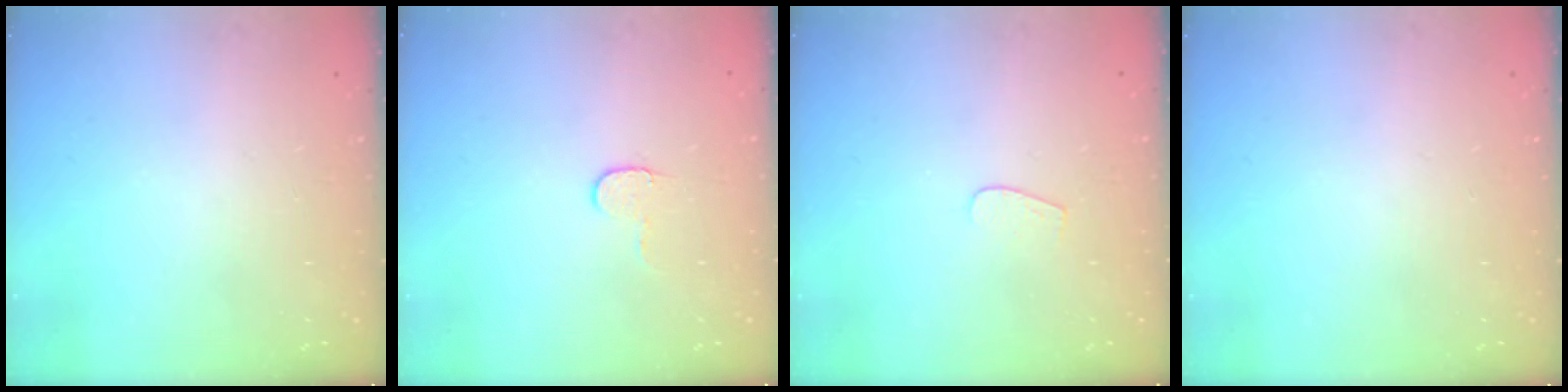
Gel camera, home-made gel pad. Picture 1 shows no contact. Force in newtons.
{"total": 4.7, "press": 4.7, "slide": 0.5}
{"total": 3.4, "press": 3.4, "slide": 0.3}
{"total": 0.0}